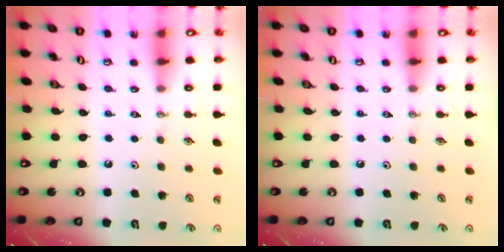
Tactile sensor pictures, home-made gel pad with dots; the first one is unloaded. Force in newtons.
{"total": 0.0}